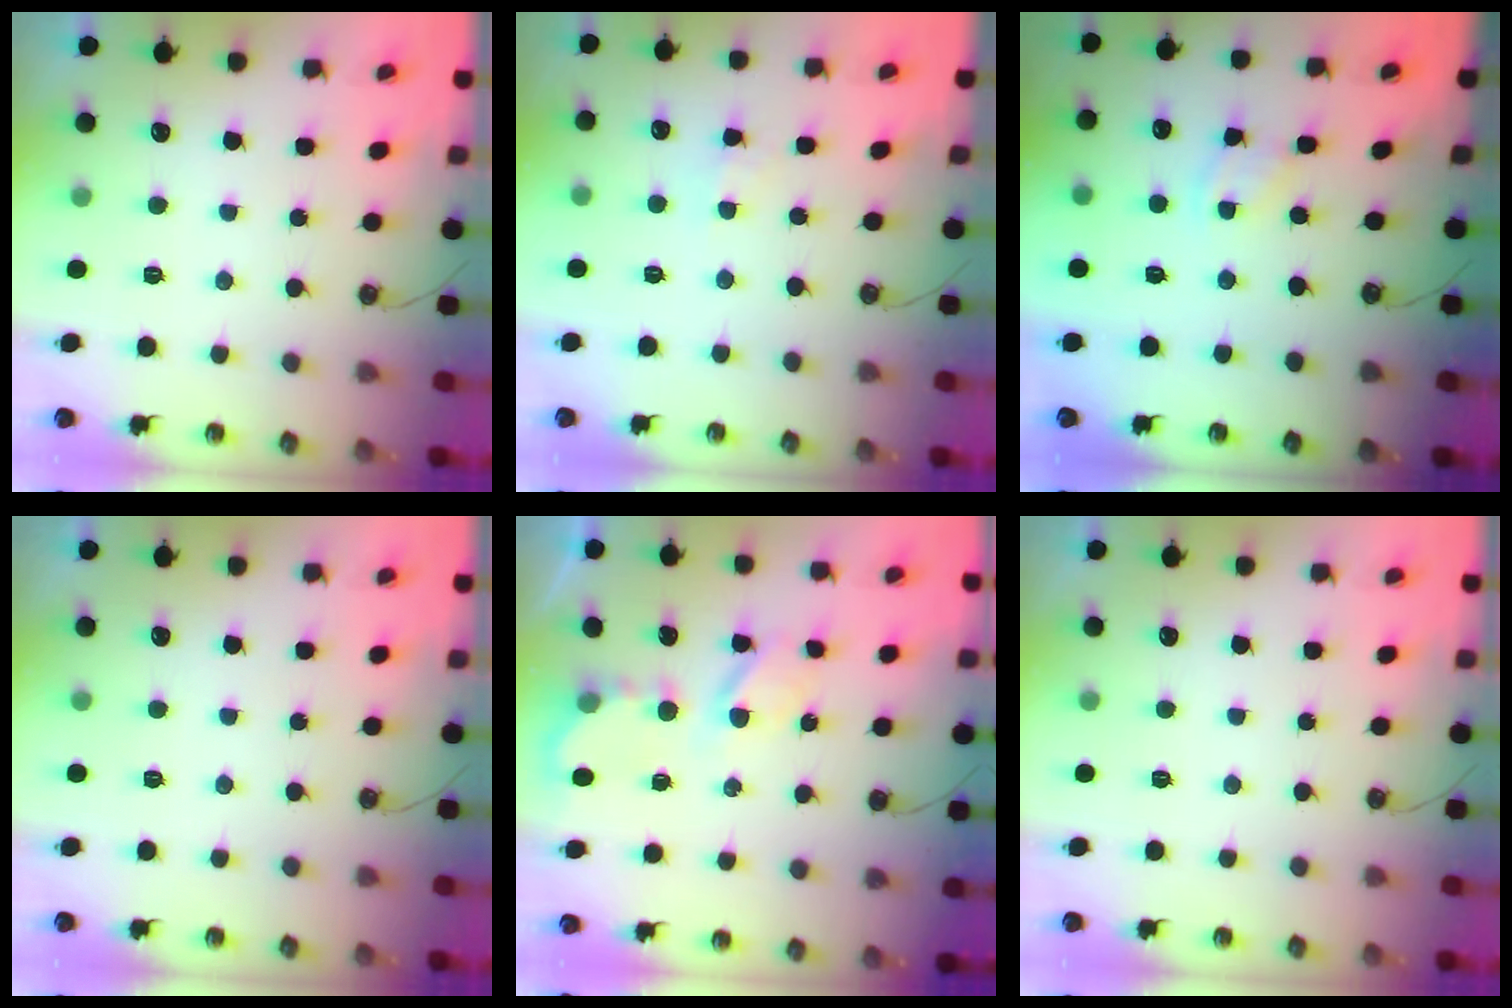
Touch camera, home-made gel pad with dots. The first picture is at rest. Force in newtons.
{"total": 2.1, "press": 2.1, "slide": 0.3}
{"total": 2.1, "press": 2.1, "slide": 0.4}
{"total": 0.0}
{"total": 5.7, "press": 5.7, "slide": 0.2}
{"total": 0.0}